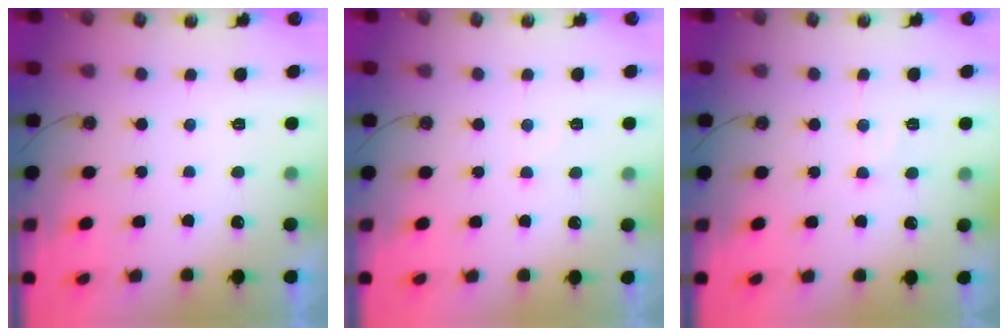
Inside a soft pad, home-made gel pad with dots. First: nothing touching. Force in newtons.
{"total": 2.7, "press": 2.7, "slide": 0.3}
{"total": 7.7, "press": 7.6, "slide": 0.8}